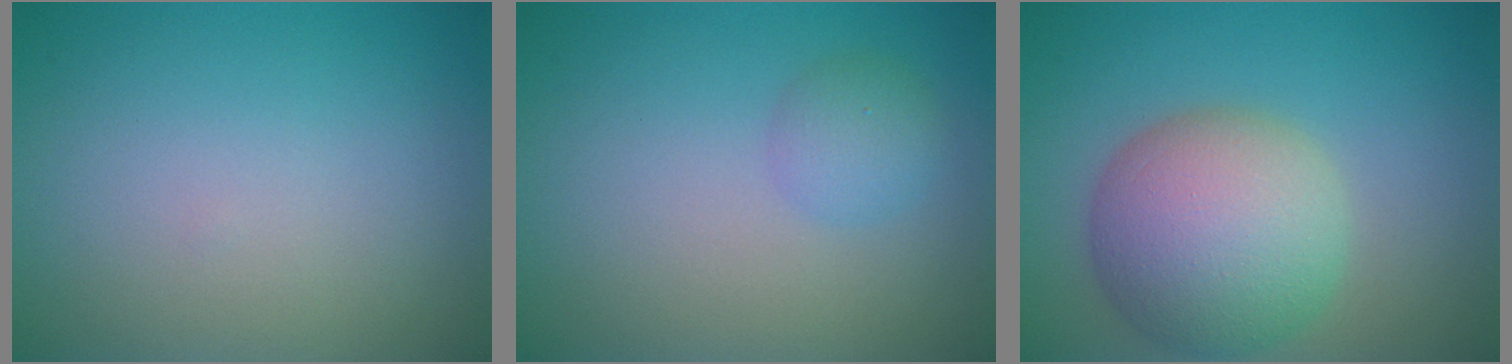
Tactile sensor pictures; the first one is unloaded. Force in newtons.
{"total": 1.9, "press": 1.9, "slide": 0.1}
{"total": 8.5, "press": 8.5, "slide": 0.3}